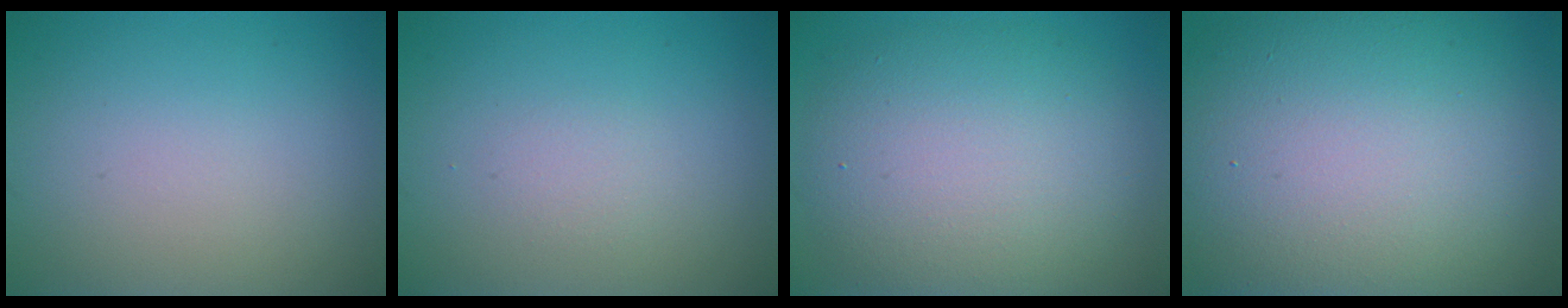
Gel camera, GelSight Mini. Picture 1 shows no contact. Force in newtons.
{"total": 1.0, "press": 0.9, "slide": 0.1}
{"total": 8.8, "press": 8.8, "slide": 0.5}
{"total": 16.9, "press": 16.8, "slide": 1.6}